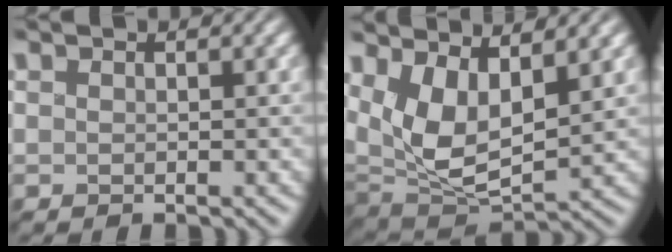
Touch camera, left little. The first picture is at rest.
{"total": 7.7, "force": [1.9, 4.3, 6.1], "torque": [-0.122, -0.012, 0.035]}